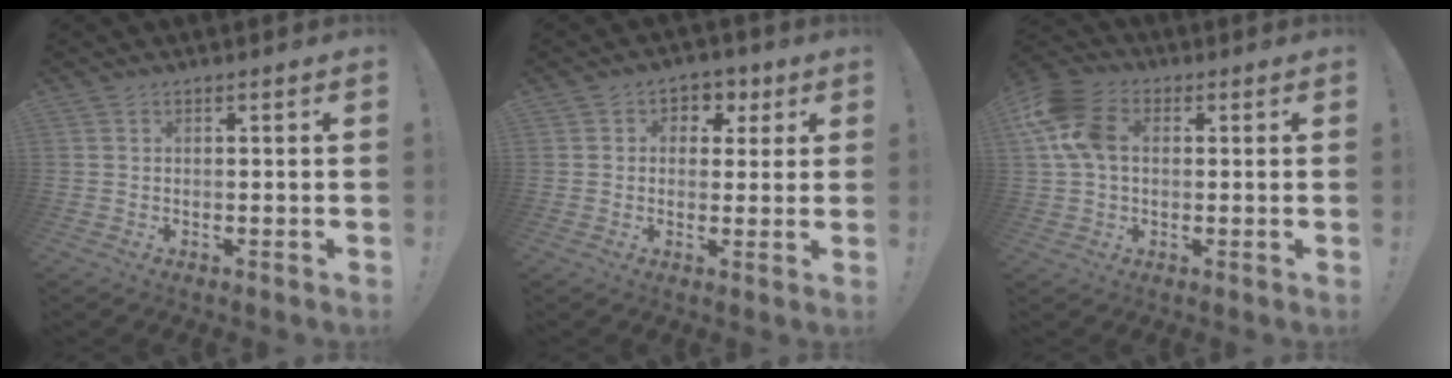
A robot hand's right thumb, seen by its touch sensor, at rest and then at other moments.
{"total": 5.0, "force": [0.9, 4.7, 1.5], "torque": [0.001, -0.005, 0.014]}
{"total": 12.6, "force": [2.5, 8.9, 8.6], "torque": [-0.171, 0.012, 0.049]}